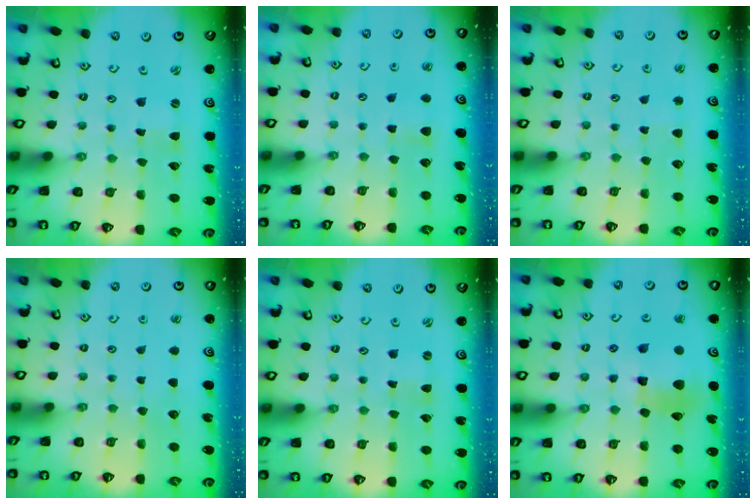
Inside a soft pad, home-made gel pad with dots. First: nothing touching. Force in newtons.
{"total": 5.1, "press": 5.1, "slide": 0.5}
{"total": 1.5, "press": 1.5, "slide": 0.3}
{"total": 0.0}
{"total": 0.0}
{"total": 11.1, "press": 10.9, "slide": 1.6}